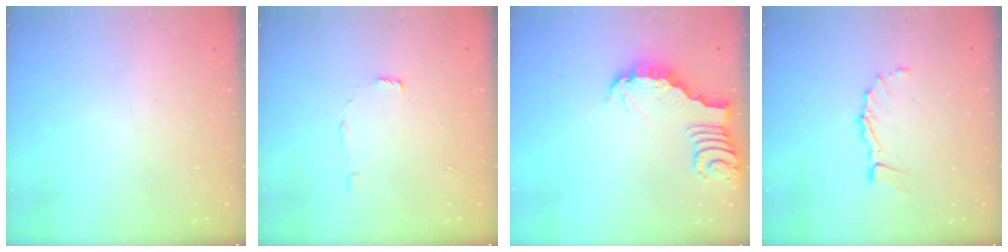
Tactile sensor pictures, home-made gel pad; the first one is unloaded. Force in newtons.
{"total": 4.4, "press": 4.4, "slide": 0.4}
{"total": 3.5, "press": 3.5, "slide": 0.4}
{"total": 6.1, "press": 6.1, "slide": 0.1}